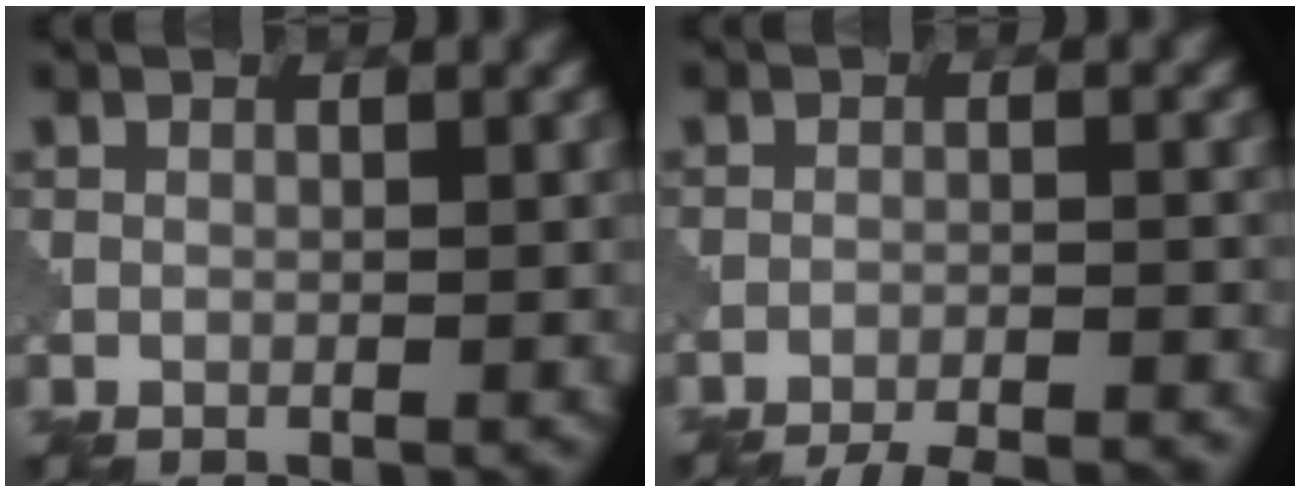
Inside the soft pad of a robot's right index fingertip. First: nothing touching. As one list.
[{"total": 8.0, "force": [-7.6, 1.4, 2.2], "torque": [-0.024, 0.003, -0.105]}]